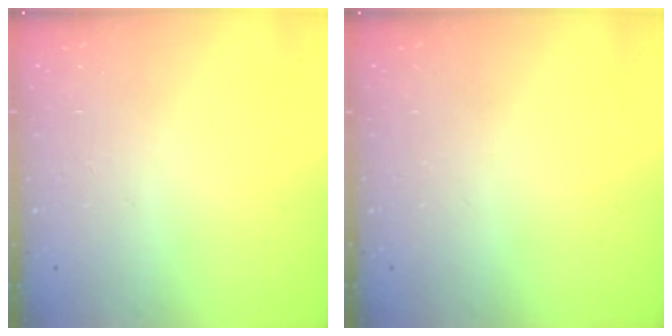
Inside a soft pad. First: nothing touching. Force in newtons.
{"total": 0.0}